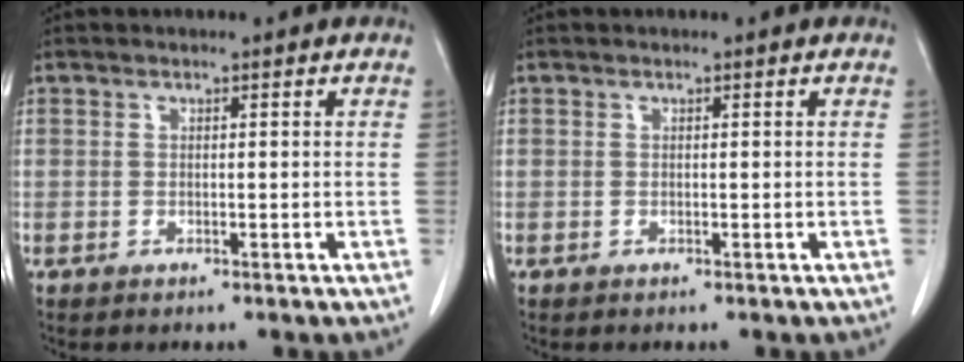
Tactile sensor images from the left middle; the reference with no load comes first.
{"total": 0.0}